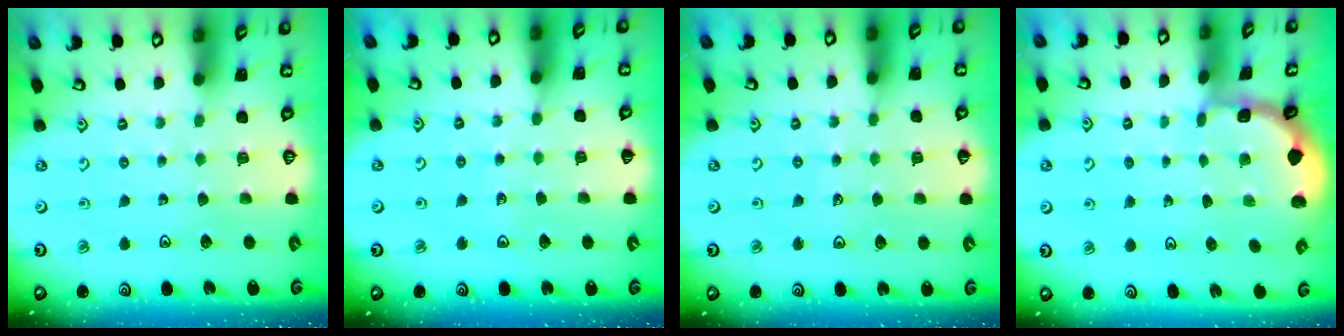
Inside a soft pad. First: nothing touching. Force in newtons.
{"total": 2.9, "press": 2.9, "slide": 0.3}
{"total": 3.6, "press": 3.1, "slide": 1.7}
{"total": 2.6, "press": 2.6, "slide": 0.3}